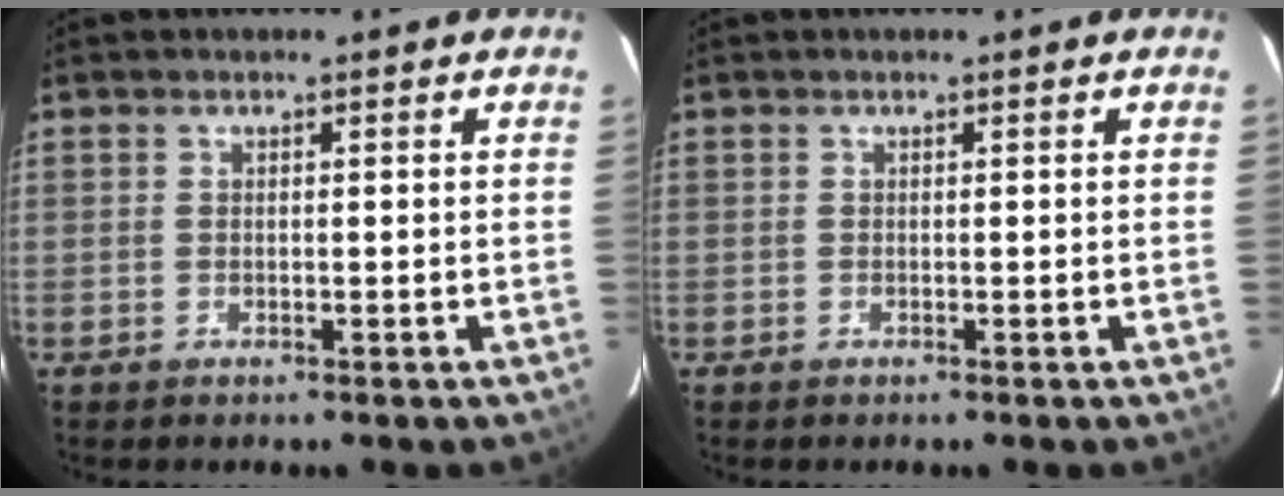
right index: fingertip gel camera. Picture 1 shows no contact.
{"total": 0.0}